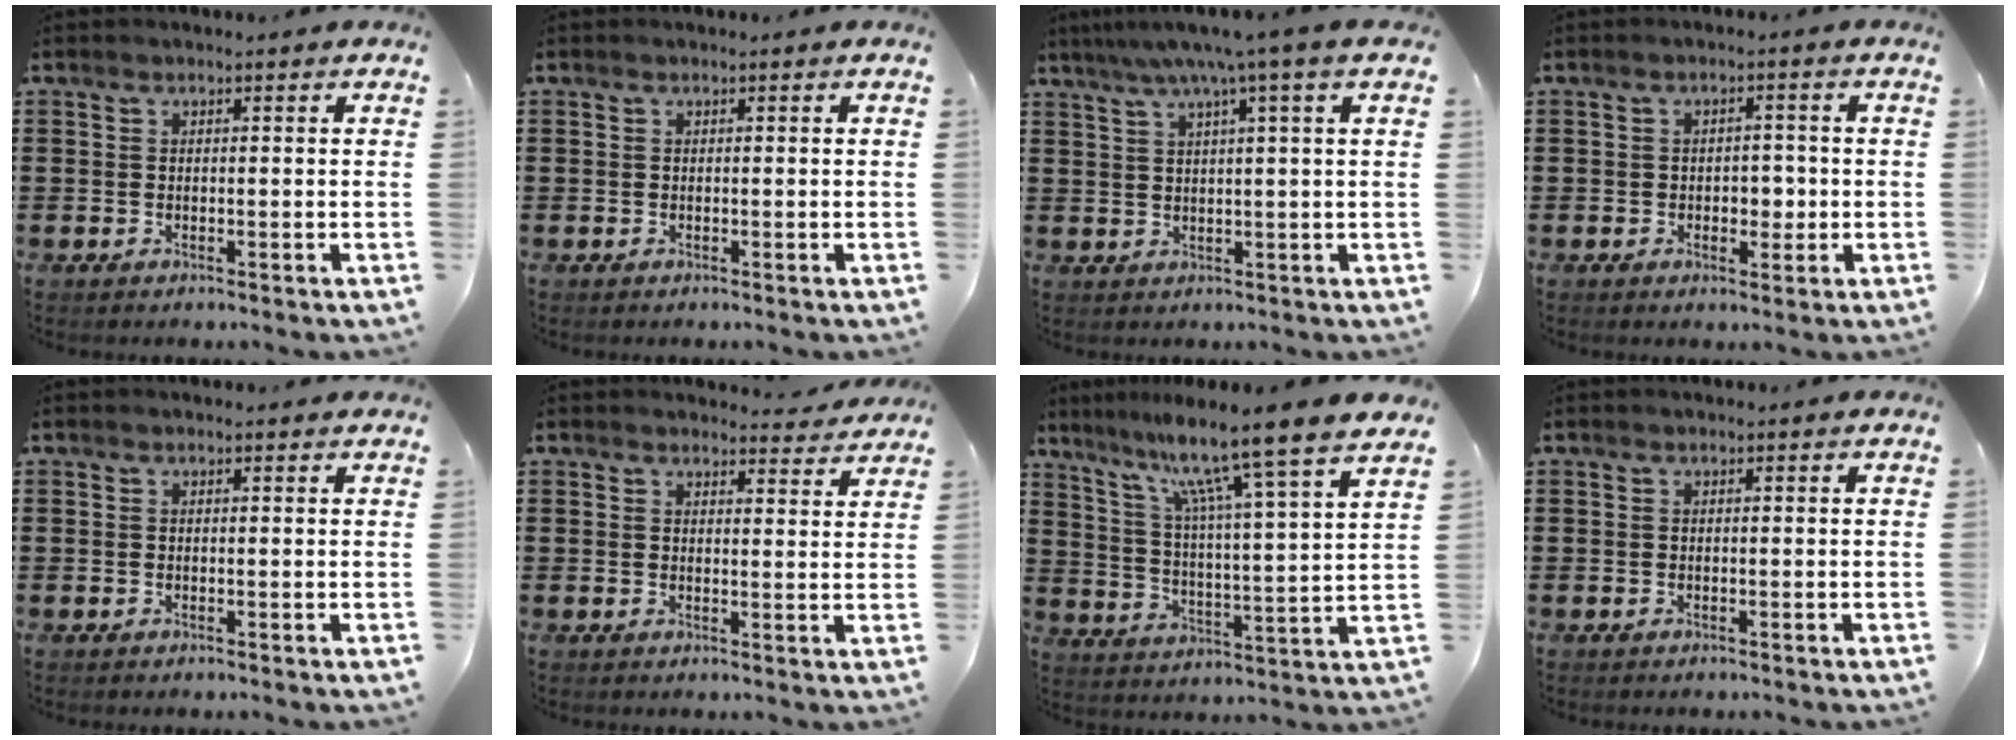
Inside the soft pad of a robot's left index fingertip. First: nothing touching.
{"total": 0.0}
{"total": 5.9, "force": [3.1, -0.7, 5.0], "torque": [-0.105, -0.007, 0.047]}
{"total": 3.0, "force": [-0.6, 2.1, 2.1], "torque": [-0.037, 0.003, -0.017]}
{"total": 0.0}
{"total": 3.0, "force": [2.9, 0.4, 0.4], "torque": [-0.001, -0.017, 0.050]}
{"total": 11.9, "force": [9.6, -1.0, 6.9], "torque": [-0.153, -0.066, 0.149]}
{"total": 0.0}